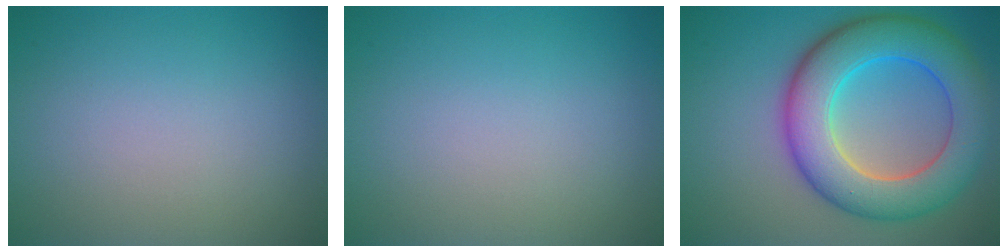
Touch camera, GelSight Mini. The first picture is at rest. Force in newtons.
{"total": 0.0}
{"total": 9.9, "press": 9.9, "slide": 0.3}